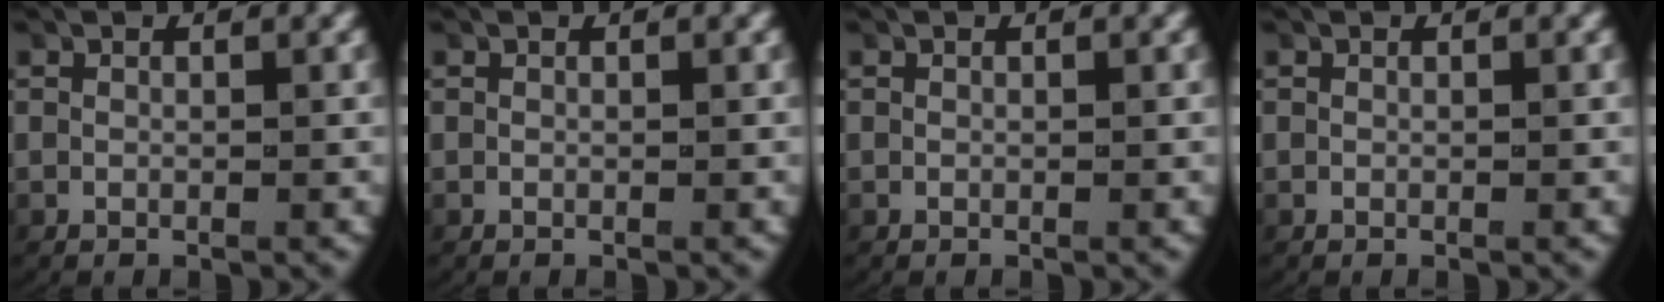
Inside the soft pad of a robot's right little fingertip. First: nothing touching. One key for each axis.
{"total": 0.0}
{"total": 0.0}
{"total": 0.0}